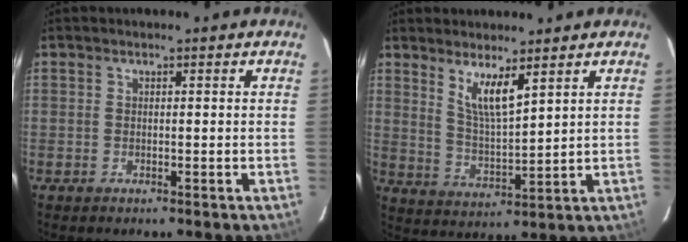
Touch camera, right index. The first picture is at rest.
{"total": 6.9, "force": [4.4, 1.2, 5.2], "torque": [-0.098, -0.011, 0.089]}